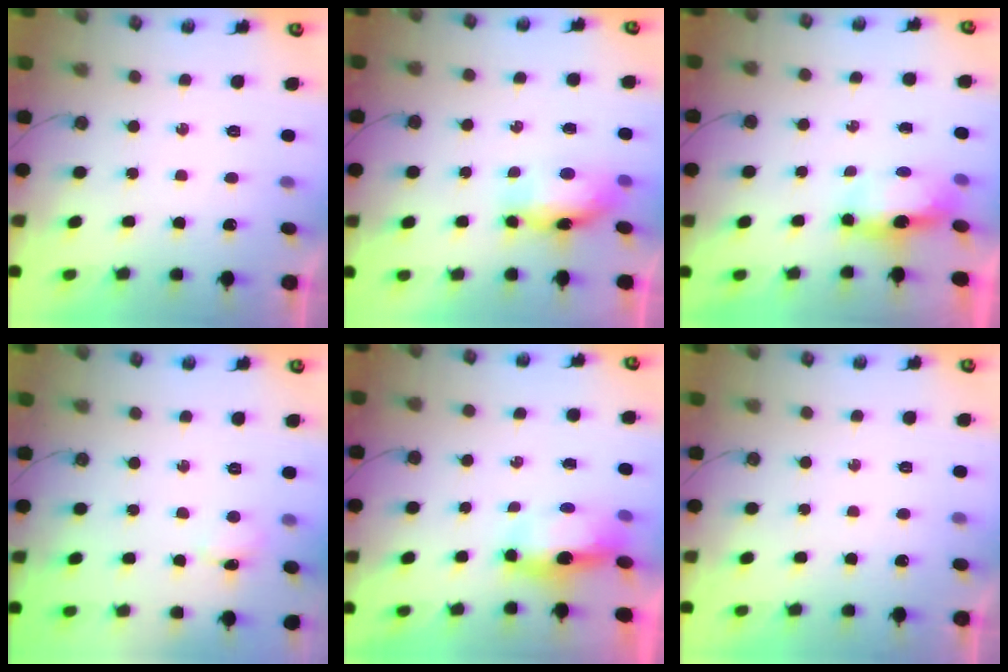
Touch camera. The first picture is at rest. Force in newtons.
{"total": 15.8, "press": 9.7, "slide": 12.5}
{"total": 8.2, "press": 6.6, "slide": 4.9}
{"total": 2.4, "press": 2.3, "slide": 0.5}
{"total": 14.7, "press": 7.8, "slide": 12.5}
{"total": 0.0}